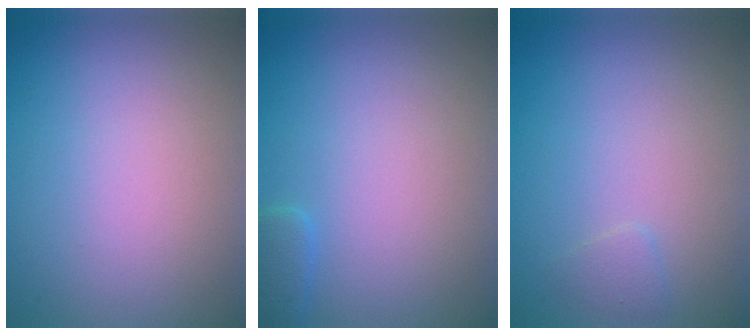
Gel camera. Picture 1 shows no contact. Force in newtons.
{"total": 1.2, "press": 1.2, "slide": 0.1}
{"total": 0.7, "press": 0.7, "slide": 0.1}